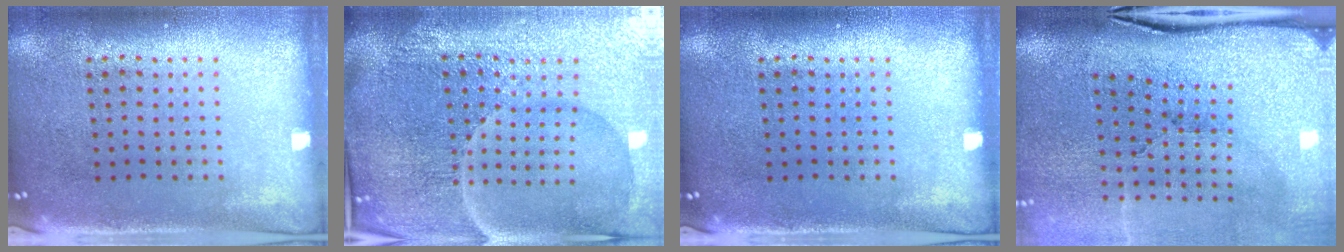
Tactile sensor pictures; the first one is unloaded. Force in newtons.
{"total": 6.9, "press": 6.2, "slide": 3.2}
{"total": 0.0}
{"total": 4.8, "press": 3.9, "slide": 2.9}